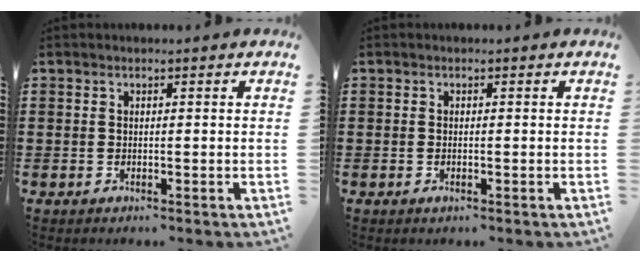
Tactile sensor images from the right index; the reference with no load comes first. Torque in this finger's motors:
{"motor_torque": [0.37, 0.98, 0.00, 0.04]}